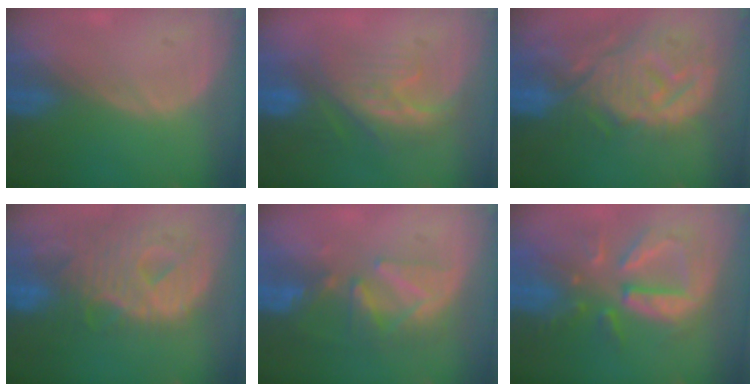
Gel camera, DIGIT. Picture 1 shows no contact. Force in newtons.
{"total": 8.1, "press": 7.9, "slide": 1.6}
{"total": 13.4, "press": 11.7, "slide": 6.6}
{"total": 12.8, "press": 10.9, "slide": 6.8}
{"total": 8.2, "press": 7.4, "slide": 3.5}
{"total": 10.6, "press": 9.3, "slide": 5.0}